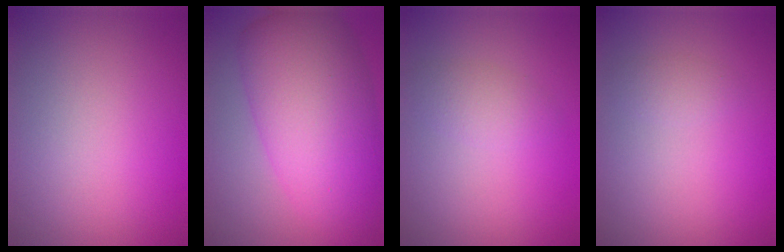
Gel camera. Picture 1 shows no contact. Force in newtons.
{"total": 10.7, "press": 10.7, "slide": 0.3}
{"total": 1.7, "press": 1.7, "slide": 0.0}
{"total": 1.0, "press": 1.0, "slide": 0.1}